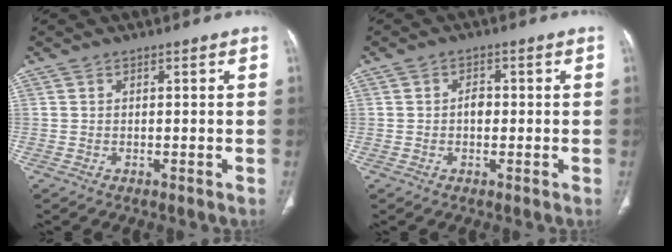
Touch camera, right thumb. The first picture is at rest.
{"total": 2.2, "force": [-0.2, 1.6, 1.5], "torque": [-0.017, 0.008, -0.005]}